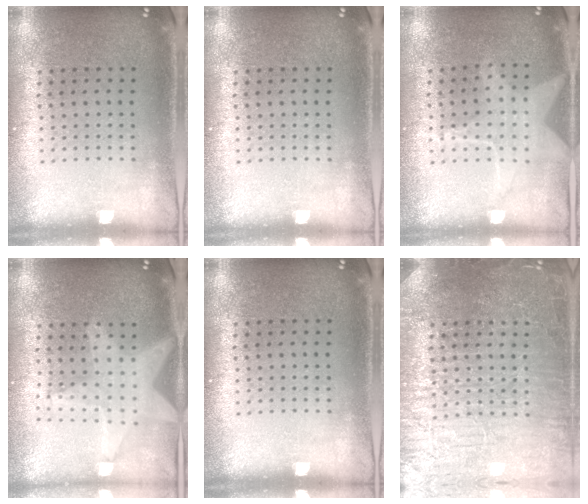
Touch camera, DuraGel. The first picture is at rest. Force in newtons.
{"total": 0.0}
{"total": 1.3, "press": 1.2, "slide": 0.3}
{"total": 2.2, "press": 1.8, "slide": 1.3}
{"total": 0.0}
{"total": 6.9, "press": 6.9, "slide": 1.0}